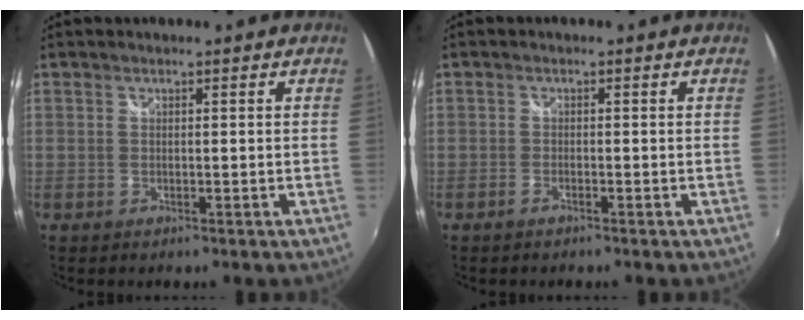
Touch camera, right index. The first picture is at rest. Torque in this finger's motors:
{"motor_torque": [0.13, 0.11, 0.04, 0.01]}